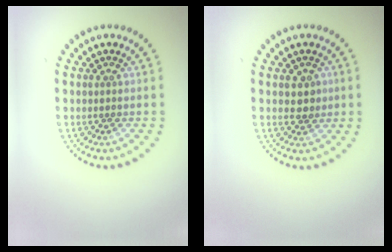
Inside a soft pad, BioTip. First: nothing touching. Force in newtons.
{"total": 1.9, "press": 1.8, "slide": 0.6}